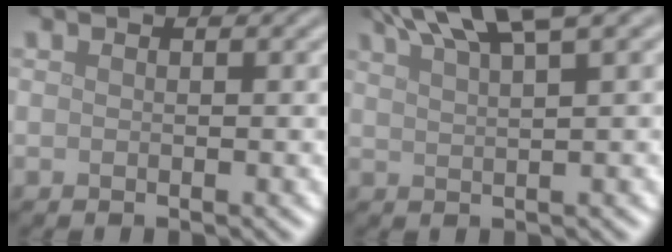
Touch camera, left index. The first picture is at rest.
{"total": 6.8, "force": [4.8, 1.3, 4.7], "torque": [-0.058, 0.024, 0.070]}